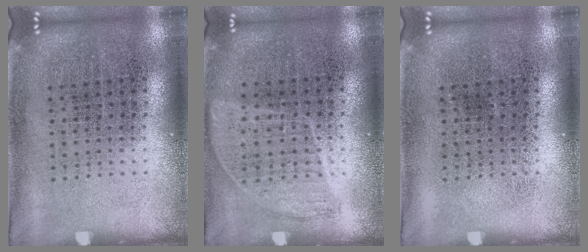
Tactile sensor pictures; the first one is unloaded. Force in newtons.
{"total": 0.9, "press": 0.7, "slide": 0.4}
{"total": 0.0}